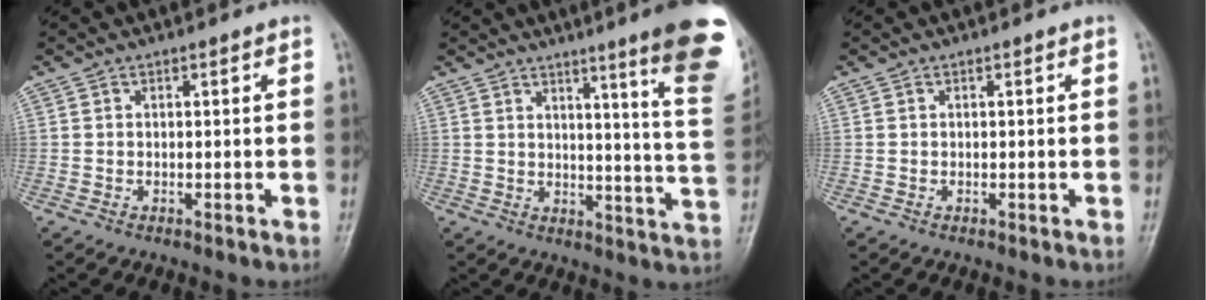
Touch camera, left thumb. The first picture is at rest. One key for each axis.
{"total": 16.9, "fx": 10.2, "fy": 1.0, "fz": 13.5, "tx": -0.146, "ty": -0.064, "tz": 0.115}
{"total": 0.0}